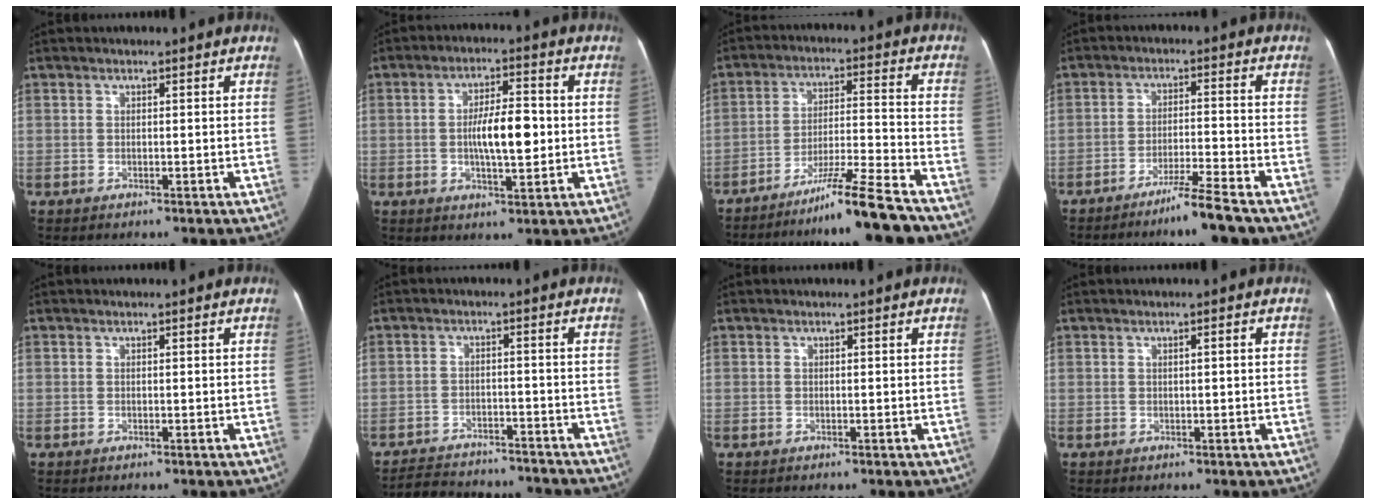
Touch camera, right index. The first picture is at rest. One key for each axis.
{"total": 8.5, "fx": -0.3, "fy": 2.6, "fz": 8.1, "tx": -0.146, "ty": 0.013, "tz": -0.005}
{"total": 11.7, "fx": -9.4, "fy": -1.7, "fz": 6.8, "tx": -0.101, "ty": -0.007, "tz": -0.158}
{"total": 6.8, "fx": -5.4, "fy": -0.8, "fz": 4.1, "tx": -0.067, "ty": -0.018, "tz": -0.098}
{"total": 0.0}
{"total": 11.9, "fx": -11.0, "fy": 3.8, "fz": 2.5, "tx": -0.045, "ty": 0.017, "tz": -0.154}
{"total": 0.0}
{"total": 1.3, "fx": 0.2, "fy": 0.3, "fz": 1.2, "tx": -0.020, "ty": 0.007, "tz": 0.005}